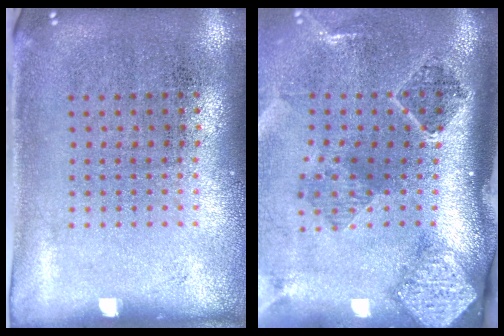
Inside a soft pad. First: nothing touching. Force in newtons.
{"total": 2.9, "press": 1.9, "slide": 2.1}